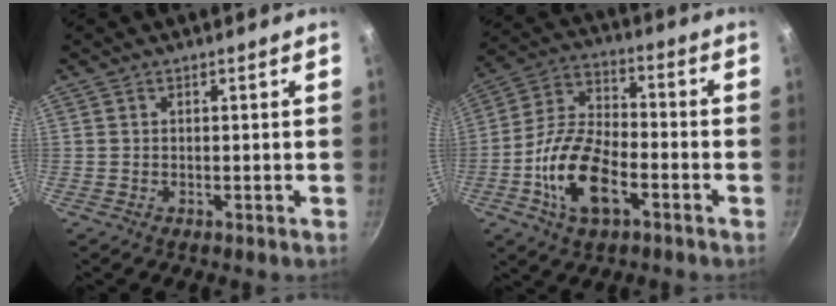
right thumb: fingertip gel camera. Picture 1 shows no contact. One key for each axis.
{"total": 15.3, "fx": -5.6, "fy": 7.6, "fz": 12.0, "tx": -0.222, "ty": 0.036, "tz": -0.118}